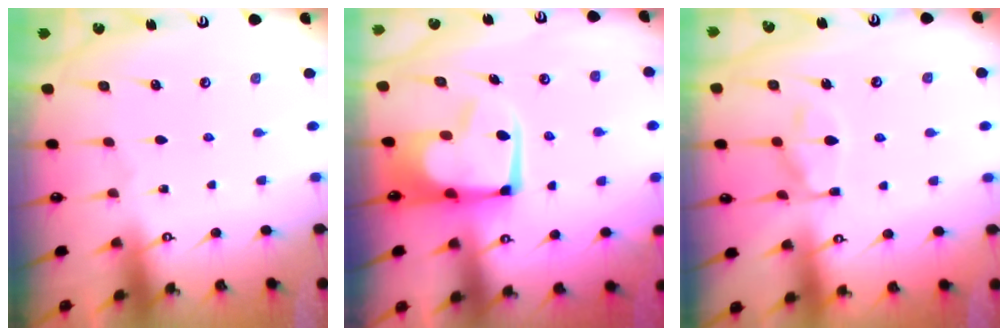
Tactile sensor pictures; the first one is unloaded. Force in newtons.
{"total": 5.2, "press": 5.0, "slide": 1.2}
{"total": 10.4, "press": 10.4, "slide": 0.9}